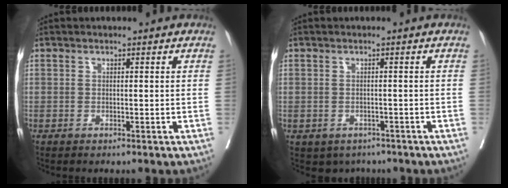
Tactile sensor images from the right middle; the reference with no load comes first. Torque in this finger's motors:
{"motor_torque": [0.22, -0.38, 0.04, -0.01]}